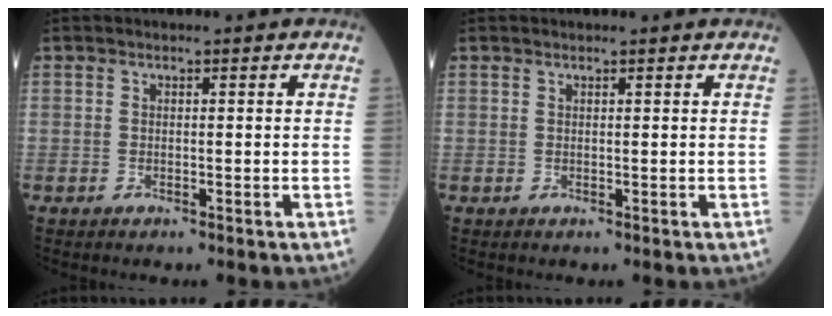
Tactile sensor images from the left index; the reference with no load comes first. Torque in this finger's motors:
{"motor_torque": [0.30, 0.00, -0.35, -0.21]}